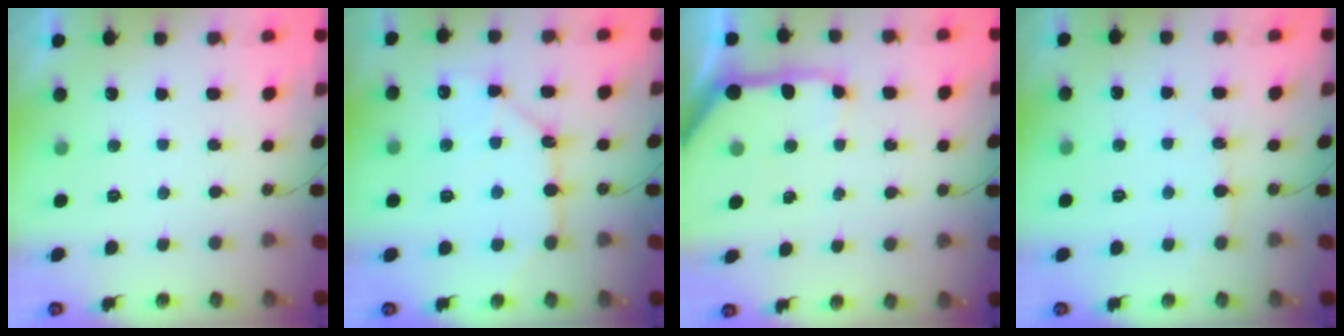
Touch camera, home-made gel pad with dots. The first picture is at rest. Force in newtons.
{"total": 10.7, "press": 10.7, "slide": 0.4}
{"total": 11.5, "press": 11.5, "slide": 1.3}
{"total": 3.6, "press": 3.6, "slide": 0.3}